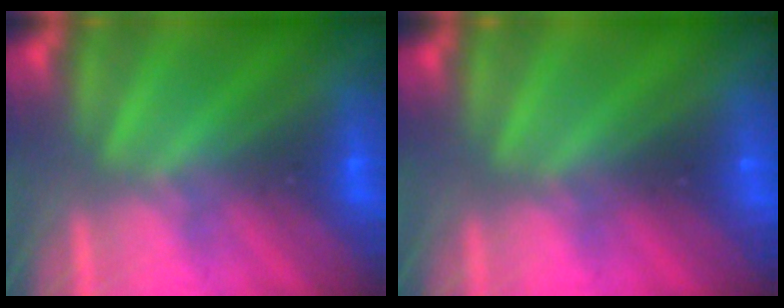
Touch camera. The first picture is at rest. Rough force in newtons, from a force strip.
{"total": 4.4}